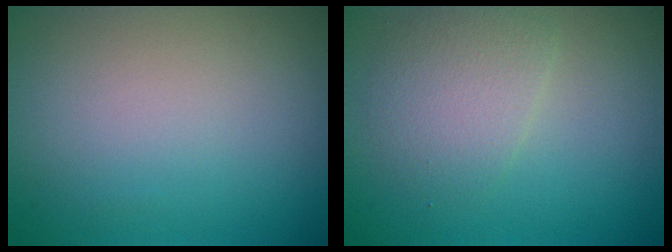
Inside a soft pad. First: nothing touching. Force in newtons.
{"total": 2.8, "press": 2.8, "slide": 0.1}